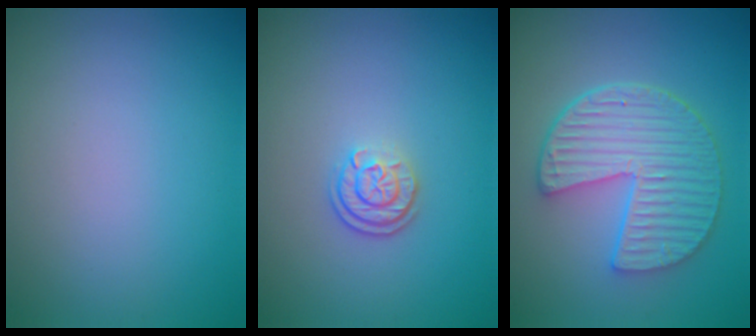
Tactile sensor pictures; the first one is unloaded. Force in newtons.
{"total": 2.4, "press": 1.9, "slide": 1.5}
{"total": 6.0, "press": 4.8, "slide": 3.6}